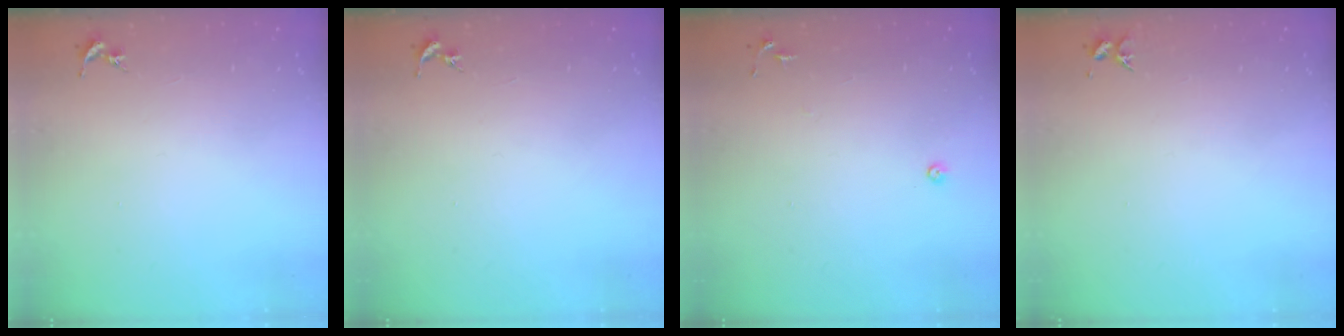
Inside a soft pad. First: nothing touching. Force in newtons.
{"total": 0.0}
{"total": 5.5, "press": 5.5, "slide": 0.5}
{"total": 3.3, "press": 3.3, "slide": 0.4}